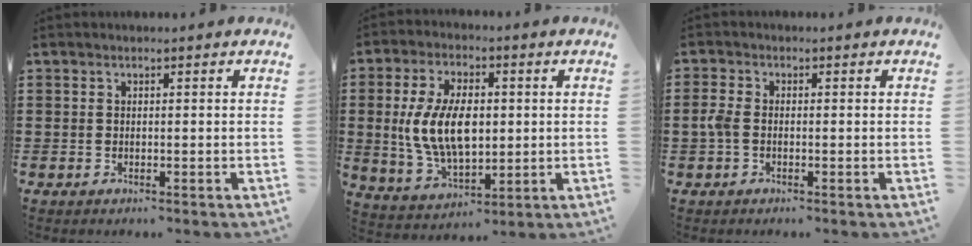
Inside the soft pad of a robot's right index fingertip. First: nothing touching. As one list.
[{"total": 10.6, "force": [0.7, 5.8, 8.8], "torque": [-0.189, 0.003, 0.008]}, {"total": 2.3, "force": [-0.5, 1.3, 1.8], "torque": [-0.057, -0.005, -0.017]}]